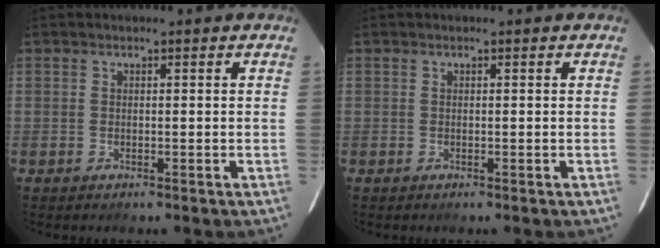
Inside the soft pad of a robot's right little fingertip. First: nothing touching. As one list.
[{"total": 0.0}]